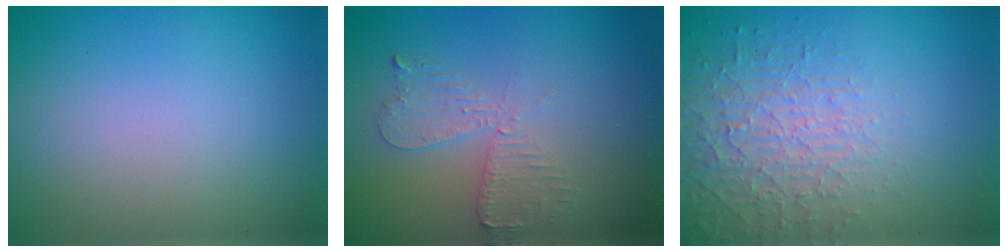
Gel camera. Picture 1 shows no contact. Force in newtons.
{"total": 2.6, "press": 2.5, "slide": 0.5}
{"total": 4.1, "press": 3.9, "slide": 1.4}